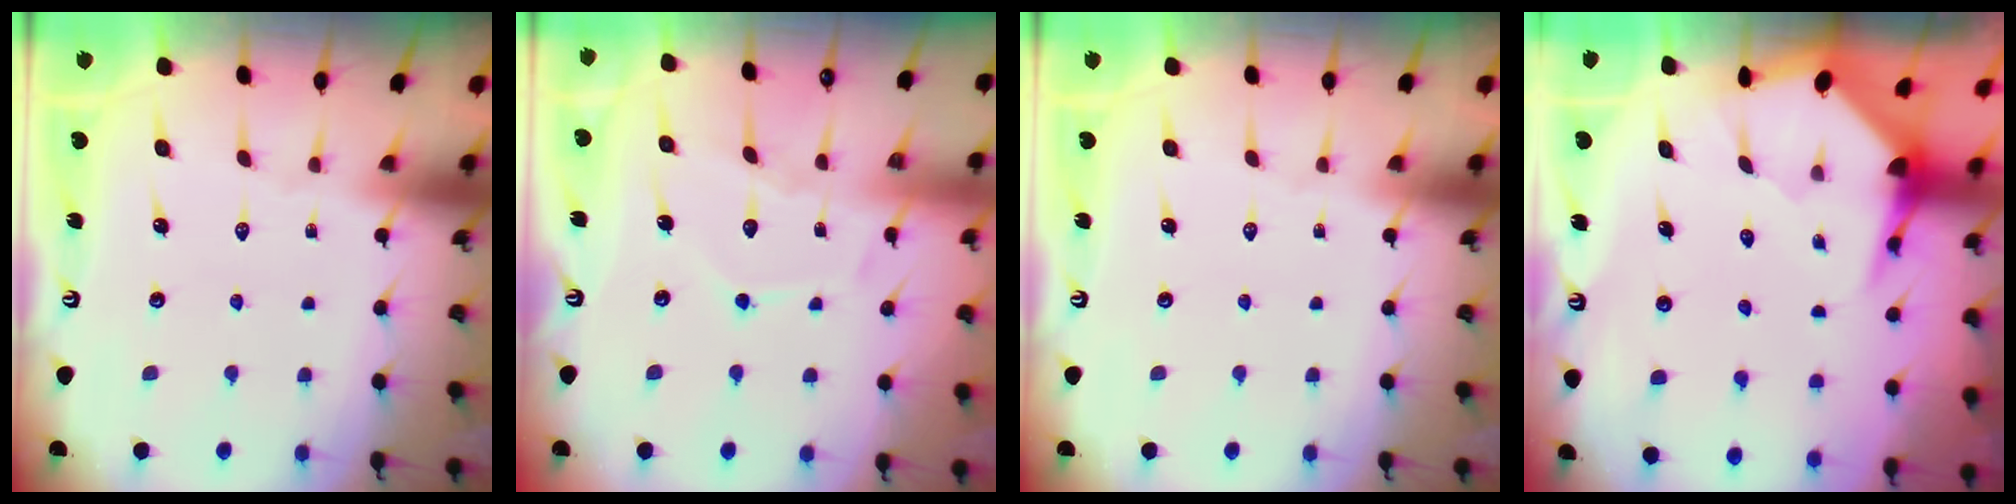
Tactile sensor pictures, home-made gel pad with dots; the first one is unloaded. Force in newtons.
{"total": 9.3, "press": 9.3, "slide": 0.9}
{"total": 0.0}
{"total": 4.3, "press": 4.3, "slide": 0.5}